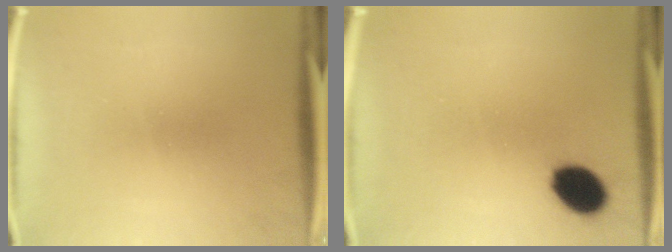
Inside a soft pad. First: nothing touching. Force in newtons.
{"total": 8.4}